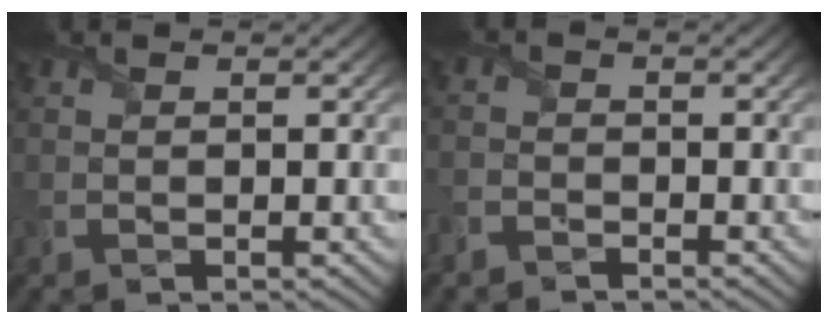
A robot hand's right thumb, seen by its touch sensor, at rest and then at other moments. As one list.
[{"total": 2.0, "force": [-1.9, 0.7, 0.1], "torque": [-0.005, -0.001, -0.050]}]